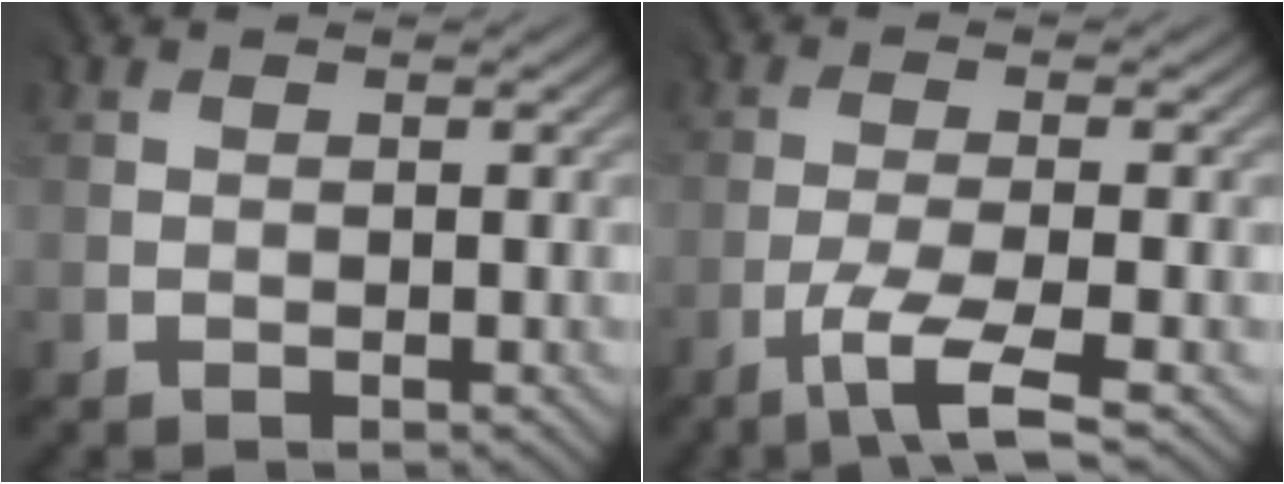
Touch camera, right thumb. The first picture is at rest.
{"total": 5.1, "force": [-3.1, 0.5, 4.0], "torque": [-0.082, -0.005, -0.064]}